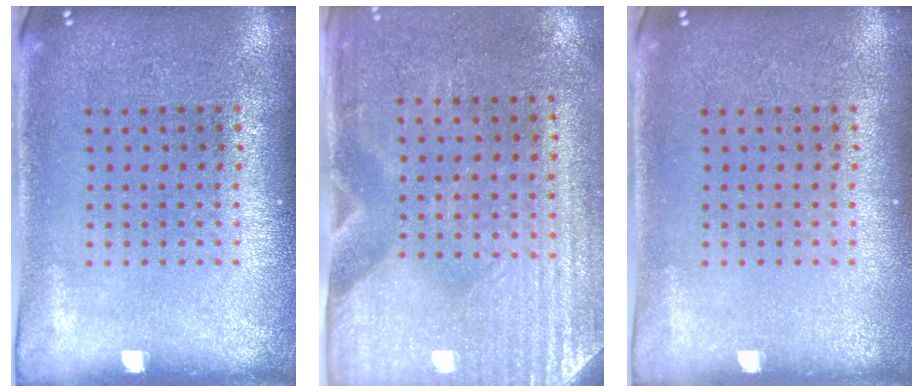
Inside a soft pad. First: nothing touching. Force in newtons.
{"total": 3.0, "press": 2.6, "slide": 1.5}
{"total": 0.0}